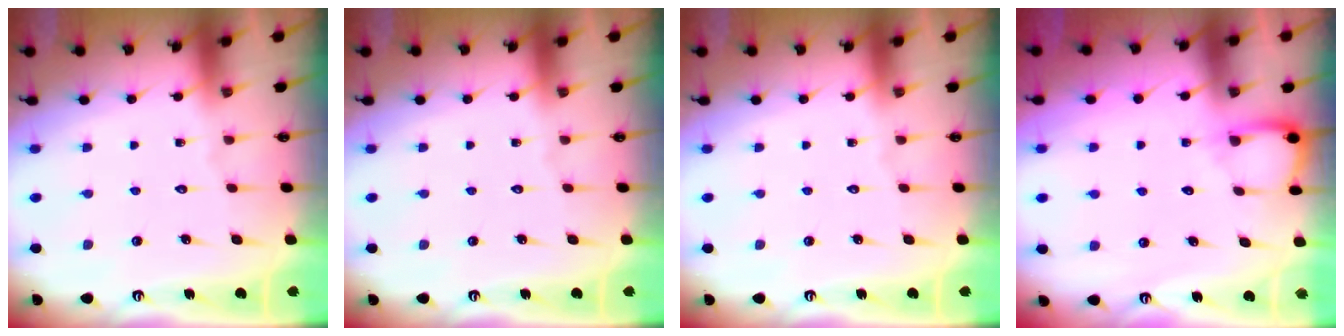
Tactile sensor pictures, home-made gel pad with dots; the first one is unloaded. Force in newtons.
{"total": 0.0}
{"total": 0.0}
{"total": 4.5, "press": 4.4, "slide": 0.5}